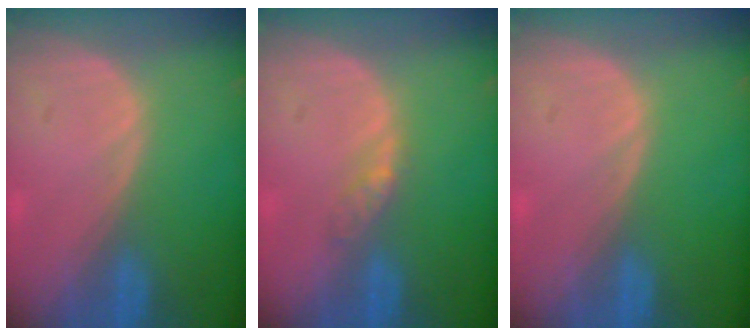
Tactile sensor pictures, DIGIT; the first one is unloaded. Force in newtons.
{"total": 2.2, "press": 1.9, "slide": 1.2}
{"total": 0.0}